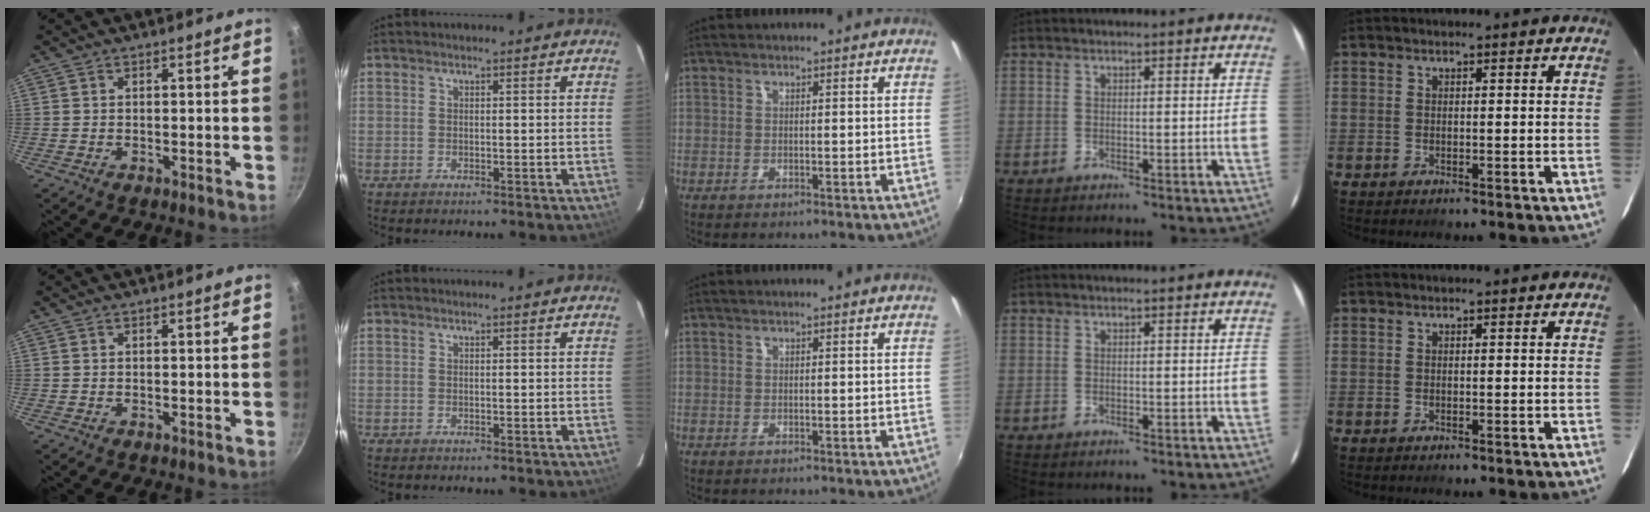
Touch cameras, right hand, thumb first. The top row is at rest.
{}